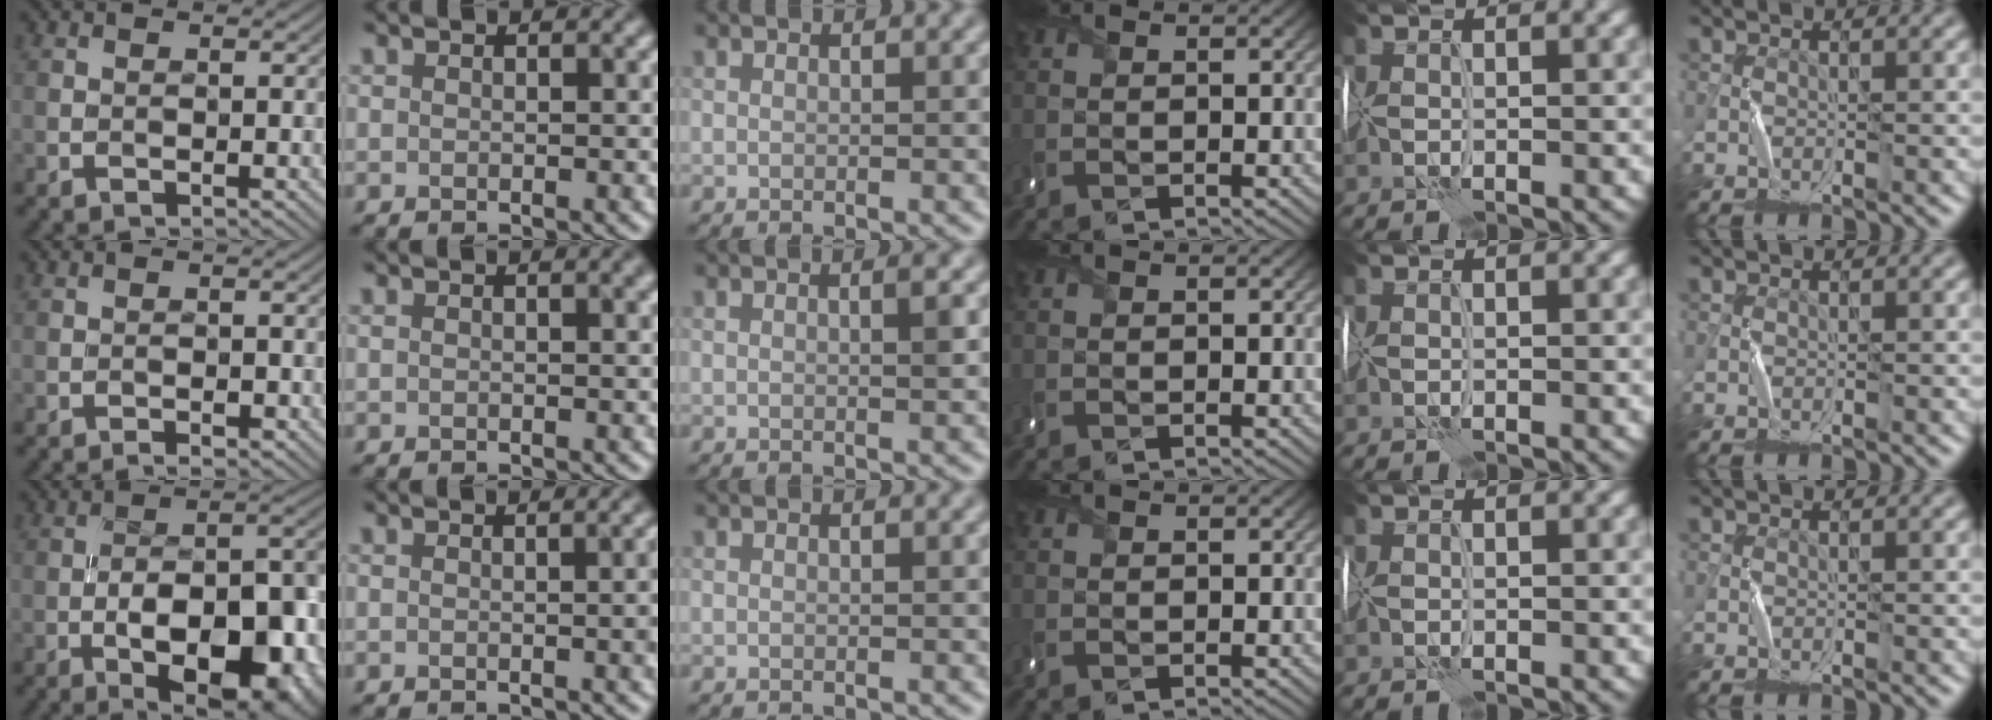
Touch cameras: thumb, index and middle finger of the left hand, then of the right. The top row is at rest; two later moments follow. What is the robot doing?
{"motion": "wrap", "object": "sponge"}